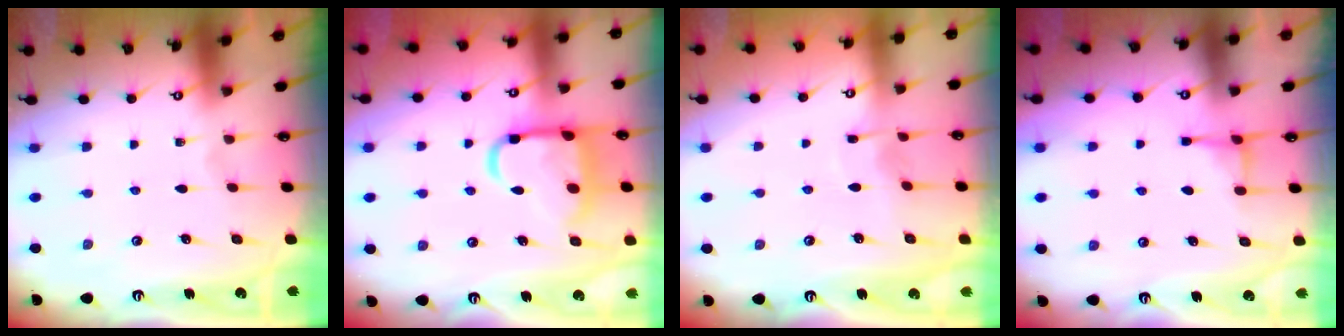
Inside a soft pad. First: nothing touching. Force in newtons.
{"total": 14.0, "press": 13.9, "slide": 1.4}
{"total": 2.8, "press": 2.8, "slide": 0.3}
{"total": 3.6, "press": 3.5, "slide": 0.5}